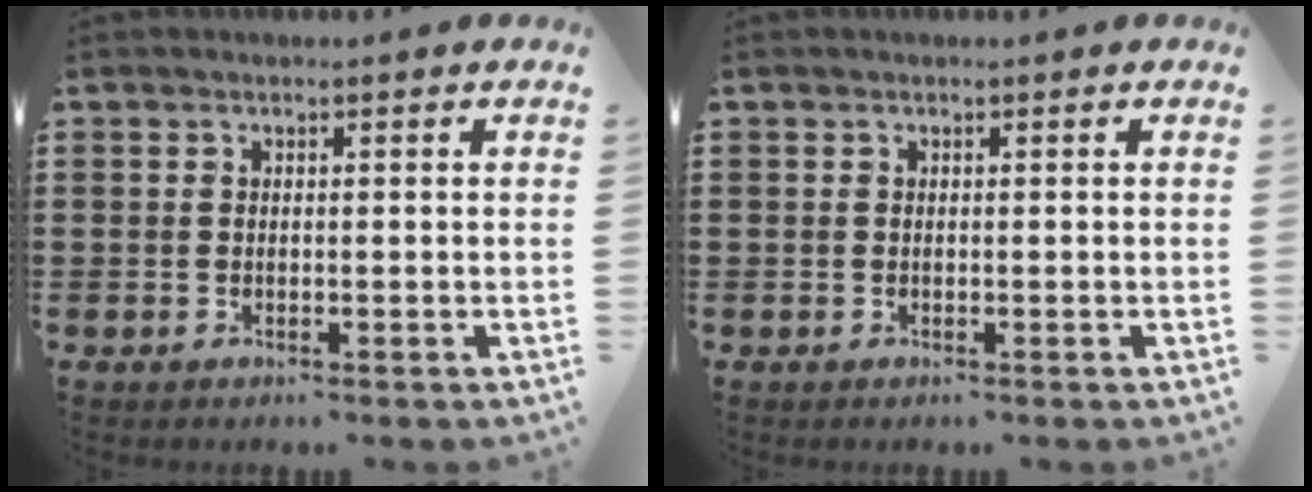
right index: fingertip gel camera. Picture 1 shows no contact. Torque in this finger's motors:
{"motor_torque": [0.00, 0.00, 0.02, 0.00]}